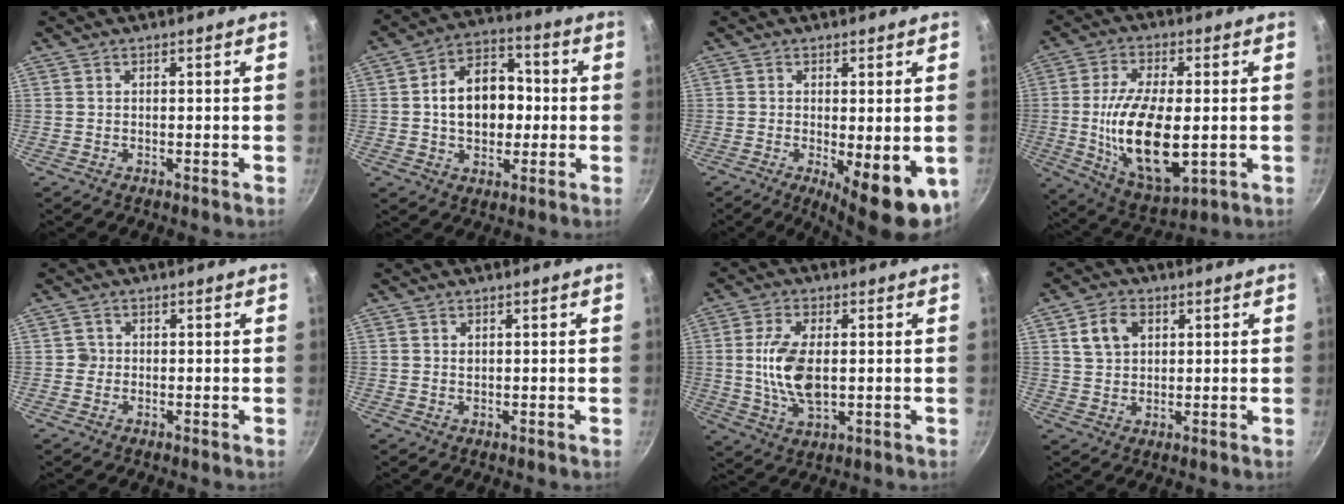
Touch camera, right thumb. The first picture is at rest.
{"total": 13.3, "force": [0.2, 9.2, 9.6], "torque": [-0.119, 0.025, 0.000]}
{"total": 11.8, "force": [-4.1, 3.9, 10.3], "torque": [-0.125, -0.019, -0.046]}
{"total": 18.3, "force": [-1.6, 8.5, 16.1], "torque": [-0.282, -0.017, -0.009]}
{"total": 1.5, "force": [-0.1, 1.5, 0.3], "torque": [0.006, 0.006, -0.005]}
{"total": 0.8, "force": [0.3, 0.5, 0.4], "torque": [-0.005, -0.002, 0.006]}
{"total": 10.9, "force": [0.3, 5.5, 9.4], "torque": [-0.188, -0.007, 0.012]}
{"total": 6.1, "force": [2.2, 4.4, 3.7], "torque": [-0.051, -0.002, 0.041]}